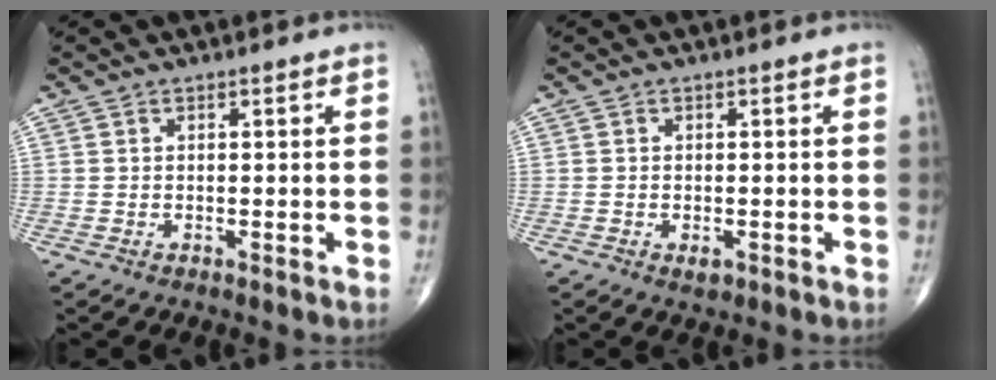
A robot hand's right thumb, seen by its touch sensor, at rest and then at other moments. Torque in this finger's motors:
{"motor_torque": [-0.16, 0.16, 0.11, 0.24, 0.02]}